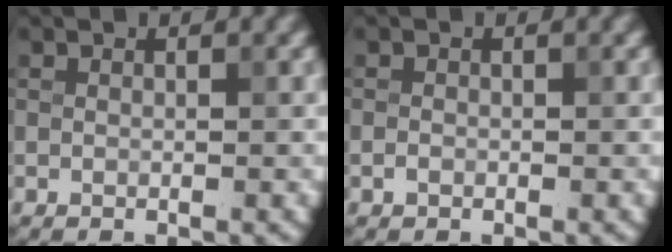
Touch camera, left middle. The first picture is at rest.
{"total": 0.6, "force": [-0.3, 0.5, 0.3], "torque": [-0.003, -0.001, -0.006]}